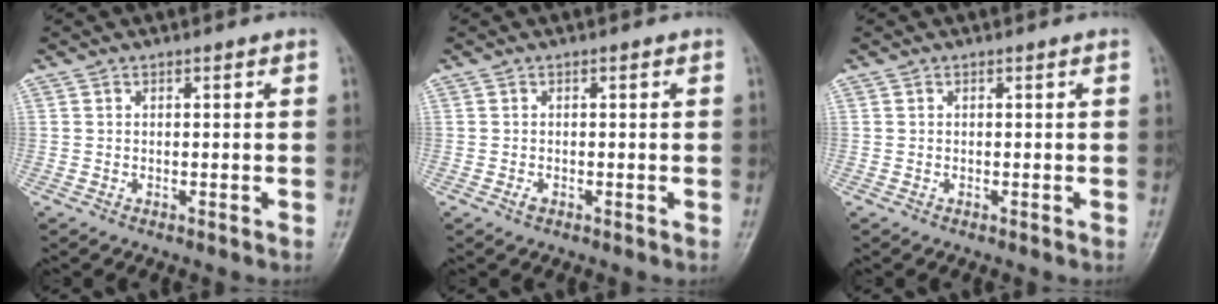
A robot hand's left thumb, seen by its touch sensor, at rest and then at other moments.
{"total": 0.9, "force": [-0.3, 0.6, 0.6], "torque": [-0.010, -0.002, -0.007]}
{"total": 0.0}